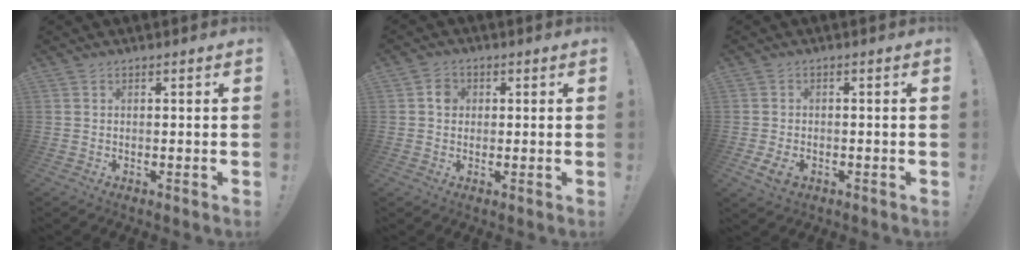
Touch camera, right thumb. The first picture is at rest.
{"total": 3.4, "force": [0.2, 3.0, 1.5], "torque": [-0.012, 0.002, -0.001]}
{"total": 4.7, "force": [-1.6, 2.8, 3.4], "torque": [-0.067, -0.001, -0.027]}